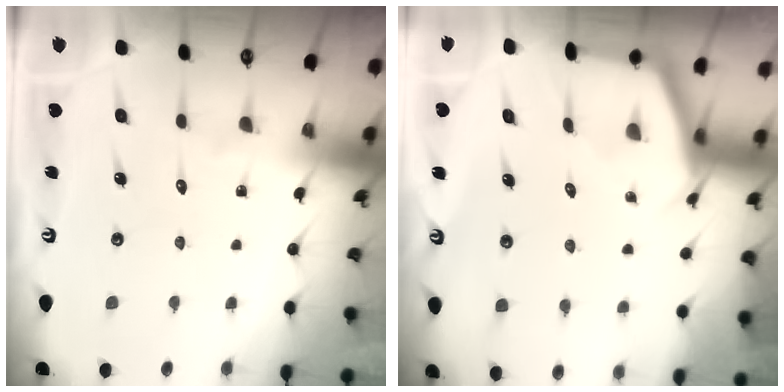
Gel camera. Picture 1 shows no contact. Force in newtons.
{"total": 2.9, "press": 2.9, "slide": 0.3}